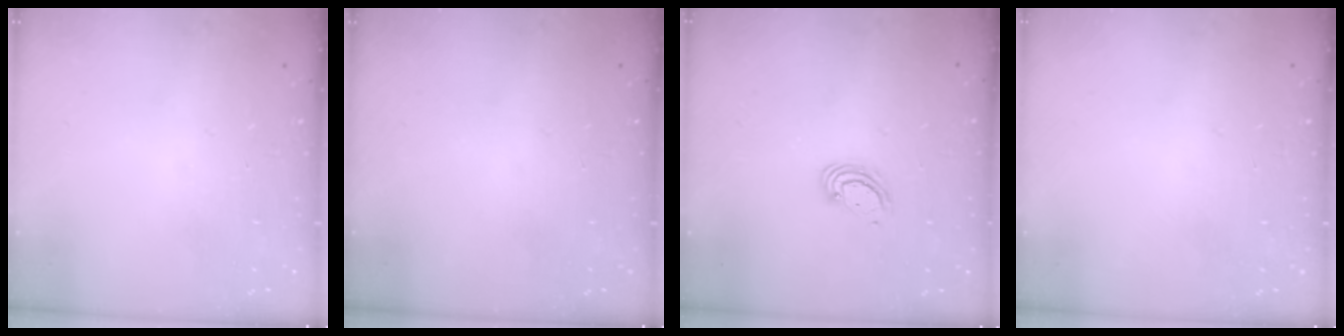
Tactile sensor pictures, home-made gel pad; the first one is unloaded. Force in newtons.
{"total": 0.0}
{"total": 2.9, "press": 2.9, "slide": 0.3}
{"total": 0.0}